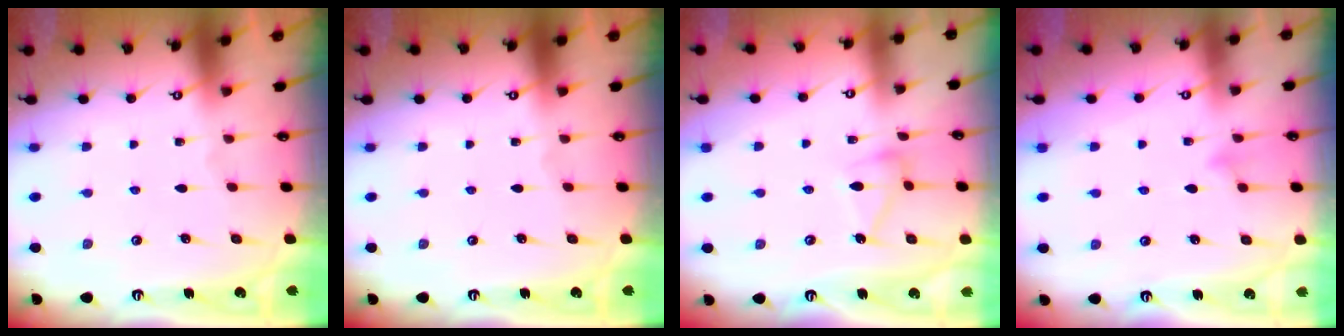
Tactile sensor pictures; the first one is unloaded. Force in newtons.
{"total": 0.0}
{"total": 10.1, "press": 10.1, "slide": 0.3}
{"total": 5.9, "press": 5.9, "slide": 0.6}